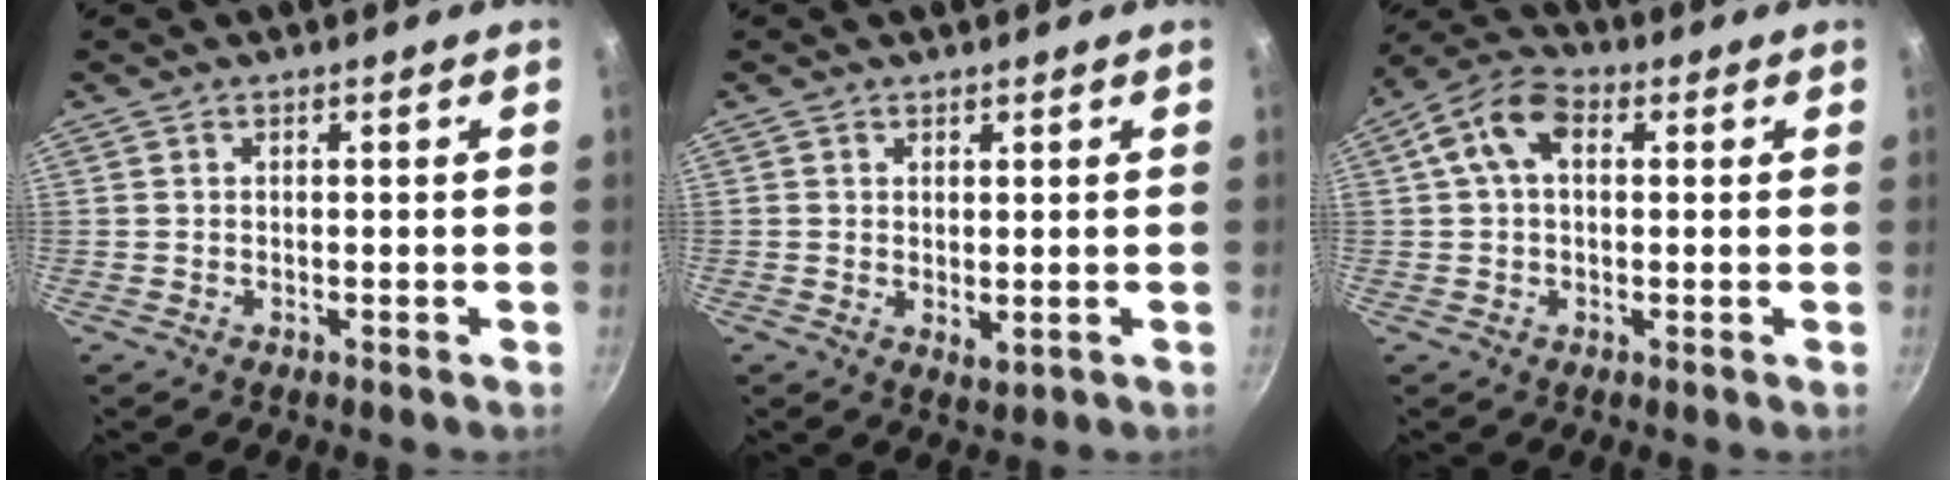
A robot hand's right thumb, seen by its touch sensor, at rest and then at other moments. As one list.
[{"total": 2.1, "force": [0.8, 1.2, 1.6], "torque": [-0.022, -0.014, 0.011]}, {"total": 9.0, "force": [2.1, 5.6, 6.7], "torque": [-0.128, 0.026, 0.023]}]